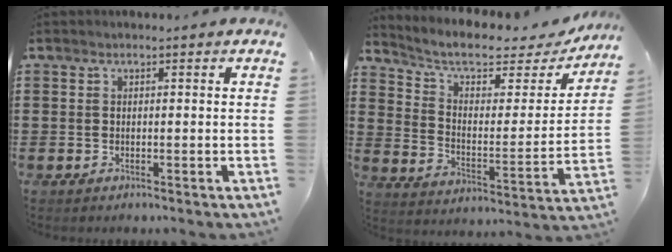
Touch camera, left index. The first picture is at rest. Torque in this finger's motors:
{"motor_torque": [1.09, -1.04, 0.17, 0.04]}